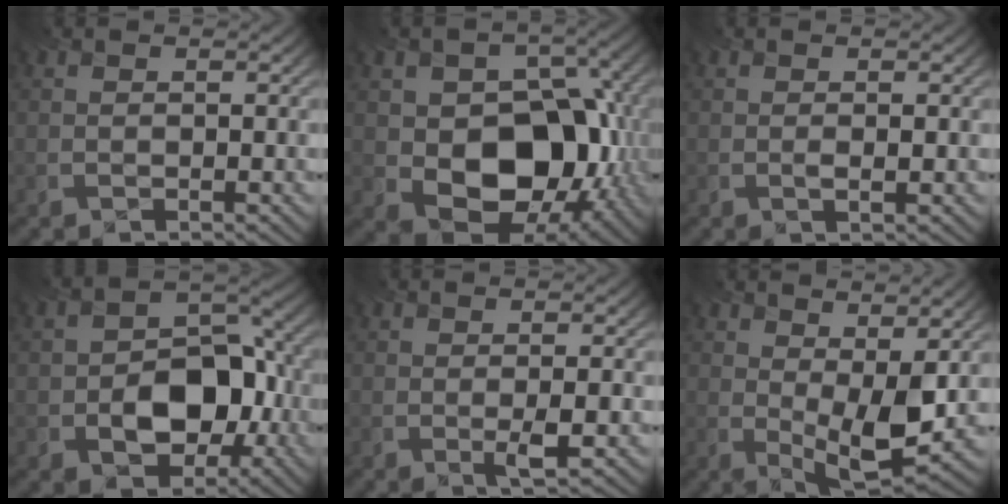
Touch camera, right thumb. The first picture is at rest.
{"total": 14.0, "force": [-1.8, 10.0, 9.6], "torque": [-0.138, -0.023, -0.025]}
{"total": 0.9, "force": [0.0, 0.2, 0.9], "torque": [-0.018, -0.003, -0.001]}
{"total": 10.1, "force": [-2.6, 6.8, 7.0], "torque": [-0.101, -0.002, -0.044]}
{"total": 2.1, "force": [-0.2, 0.3, 2.1], "torque": [-0.041, -0.004, -0.003]}
{"total": 8.0, "force": [1.2, 3.5, 7.0], "torque": [-0.126, -0.012, 0.027]}